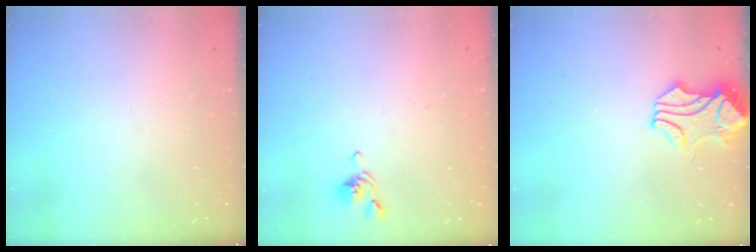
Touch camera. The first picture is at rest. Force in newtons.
{"total": 2.7, "press": 2.6, "slide": 0.6}
{"total": 2.4, "press": 2.3, "slide": 0.6}